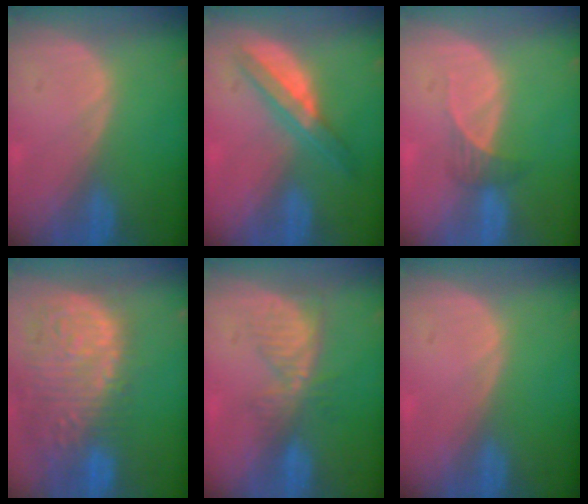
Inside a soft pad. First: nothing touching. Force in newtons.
{"total": 5.7, "press": 5.3, "slide": 1.9}
{"total": 2.1, "press": 1.9, "slide": 0.9}
{"total": 15.0, "press": 12.4, "slide": 8.4}
{"total": 5.3, "press": 5.0, "slide": 1.8}
{"total": 0.0}